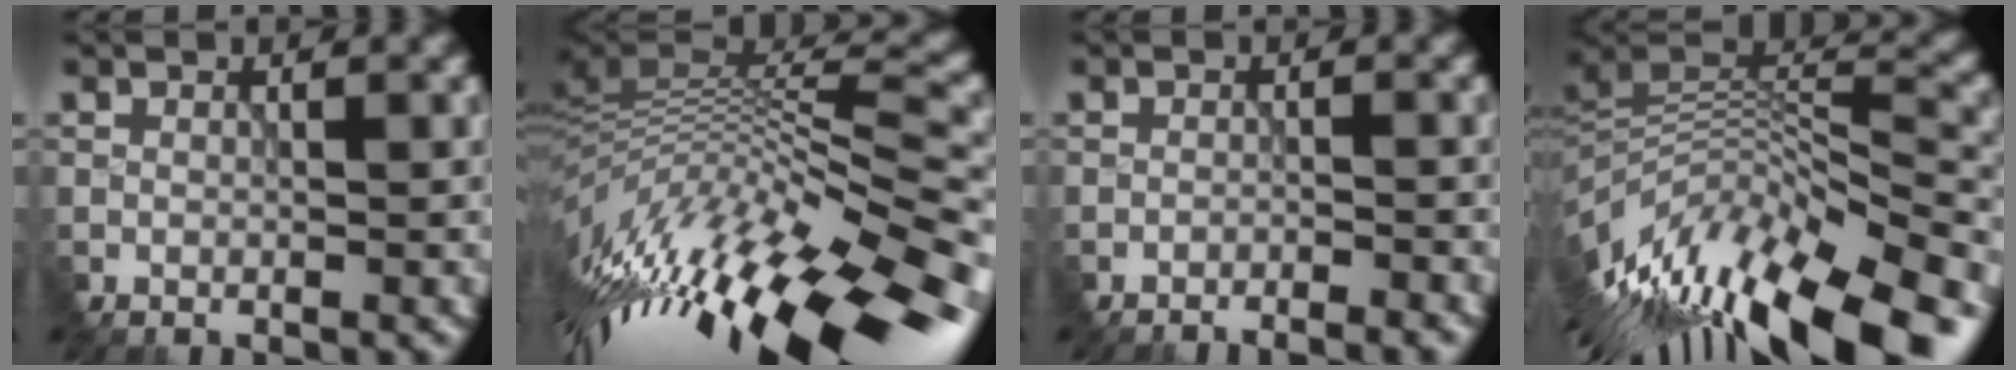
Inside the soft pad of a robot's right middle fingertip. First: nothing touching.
{"total": 13.2, "force": [-3.3, 4.6, 11.9], "torque": [-0.244, 0.003, -0.049]}
{"total": 4.1, "force": [-4.1, 0.3, 0.3], "torque": [-0.011, 0.004, -0.055]}
{"total": 12.5, "force": [-5.0, 4.5, 10.5], "torque": [-0.214, 0.008, -0.078]}